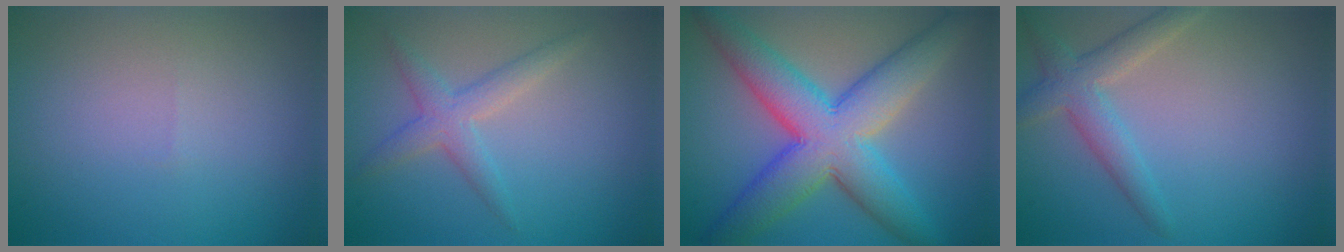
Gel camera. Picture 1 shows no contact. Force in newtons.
{"total": 1.7, "press": 1.7, "slide": 0.2}
{"total": 9.7, "press": 9.7, "slide": 0.2}
{"total": 3.1, "press": 3.1, "slide": 0.1}